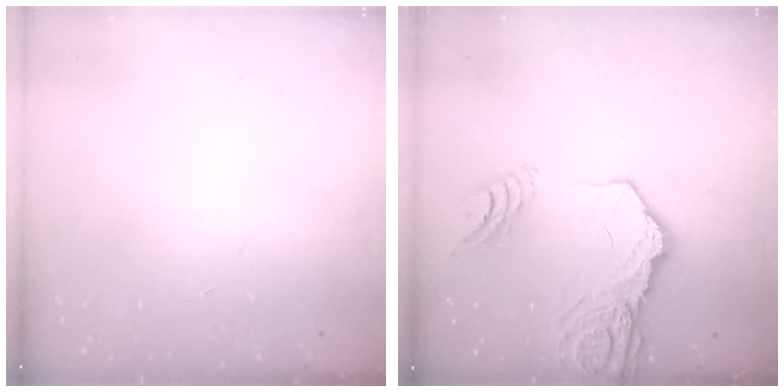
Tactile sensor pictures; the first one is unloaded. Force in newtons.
{"total": 14.8, "press": 14.8, "slide": 0.9}